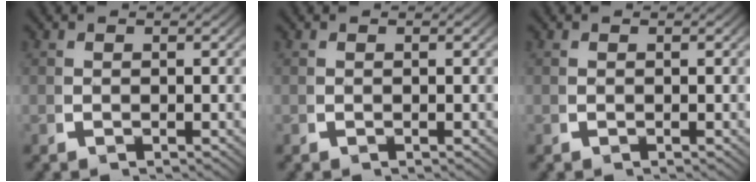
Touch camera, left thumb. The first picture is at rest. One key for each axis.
{"total": 0.0}
{"total": 0.0}